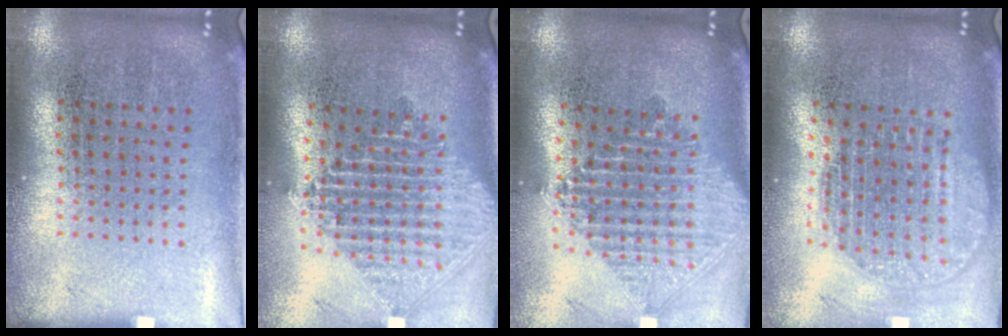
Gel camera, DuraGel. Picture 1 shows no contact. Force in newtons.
{"total": 2.4, "press": 1.9, "slide": 1.5}
{"total": 2.2, "press": 1.7, "slide": 1.4}
{"total": 1.8, "press": 1.5, "slide": 0.9}